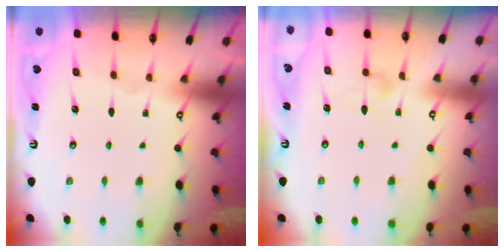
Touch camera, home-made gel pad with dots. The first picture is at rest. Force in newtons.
{"total": 6.6, "press": 6.6, "slide": 0.4}